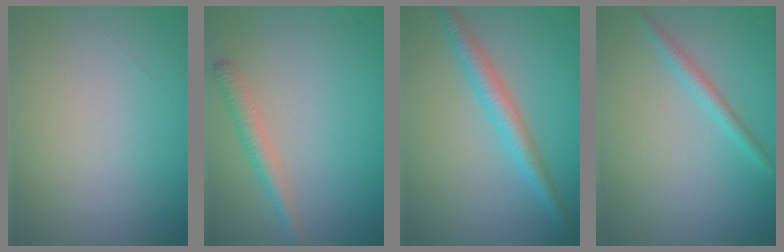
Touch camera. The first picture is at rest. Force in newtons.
{"total": 2.2, "press": 2.2, "slide": 0.1}
{"total": 3.2, "press": 3.2, "slide": 0.2}
{"total": 1.7, "press": 1.7, "slide": 0.1}